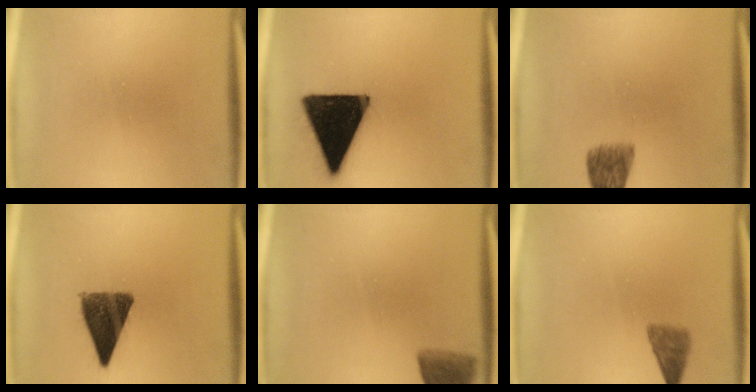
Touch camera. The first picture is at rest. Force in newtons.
{"total": 19.2}
{"total": 5.4}
{"total": 10.3}
{"total": 5.6}
{"total": 3.3}